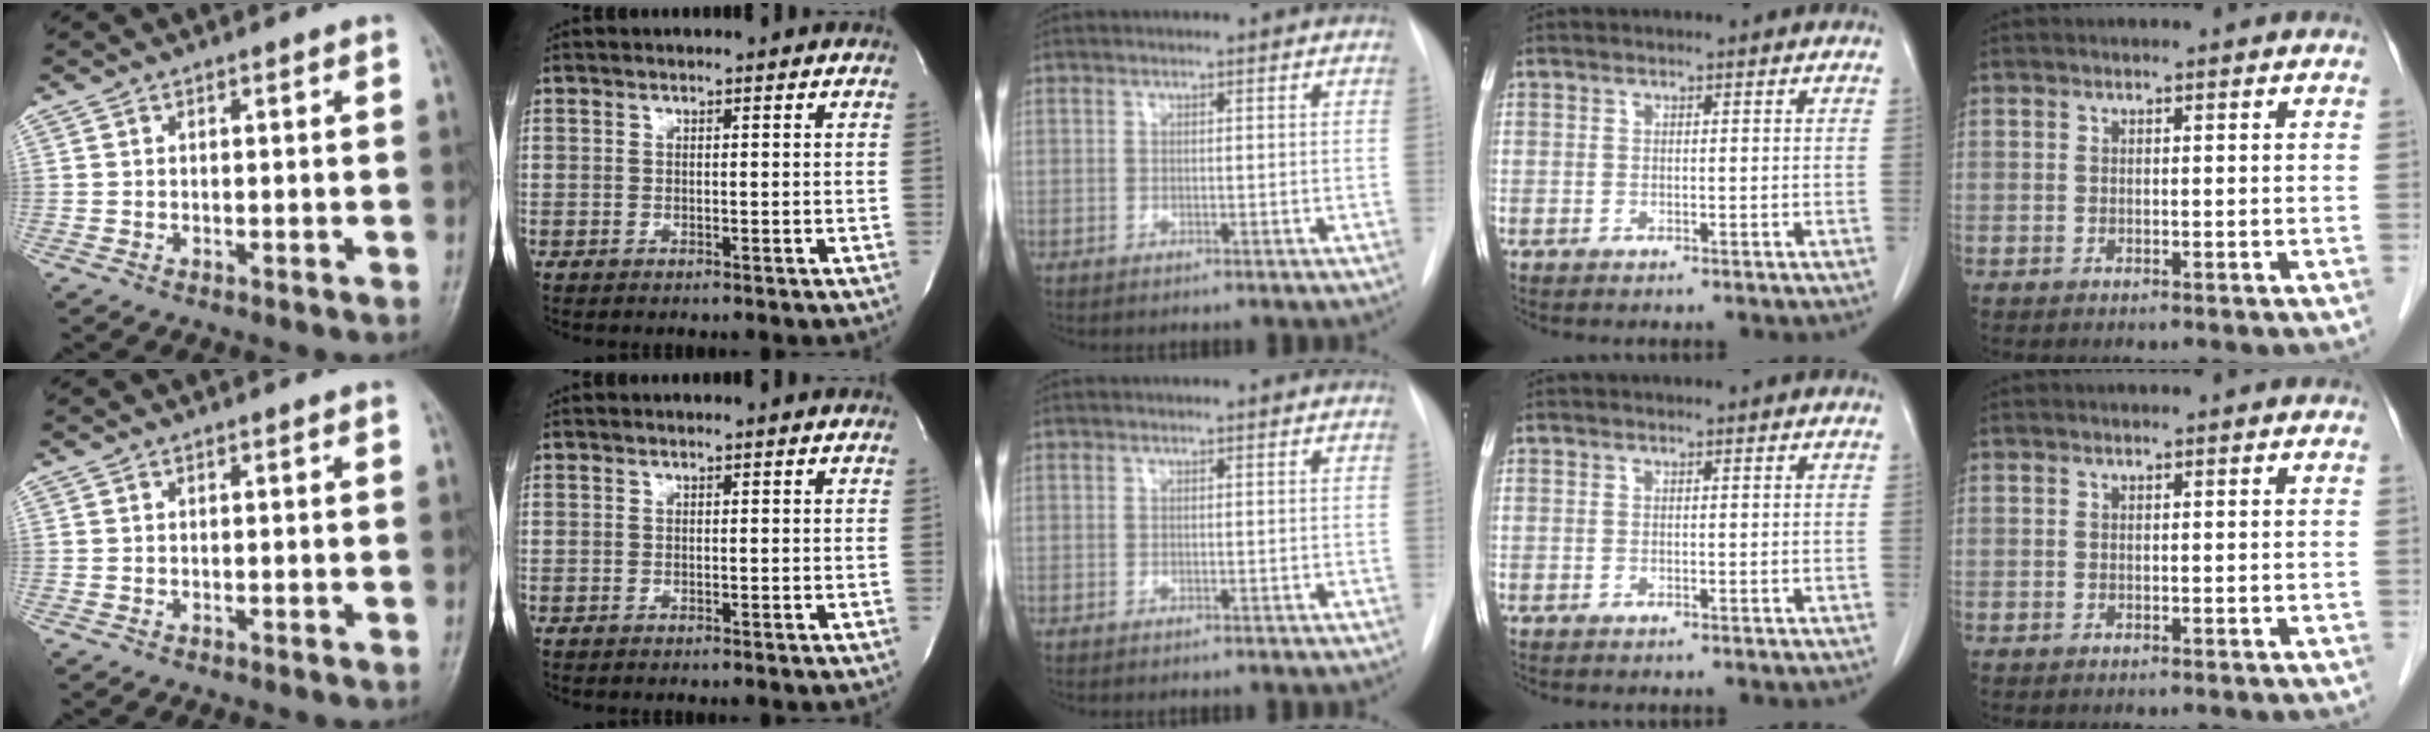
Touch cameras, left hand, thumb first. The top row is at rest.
{}